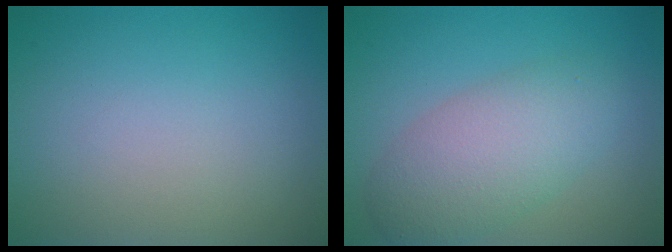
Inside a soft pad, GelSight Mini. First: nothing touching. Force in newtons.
{"total": 5.5, "press": 5.5, "slide": 0.1}